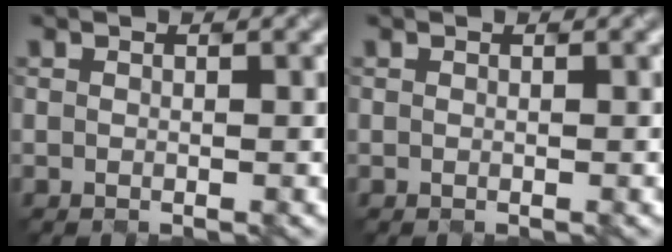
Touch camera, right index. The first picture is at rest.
{"total": 0.0}